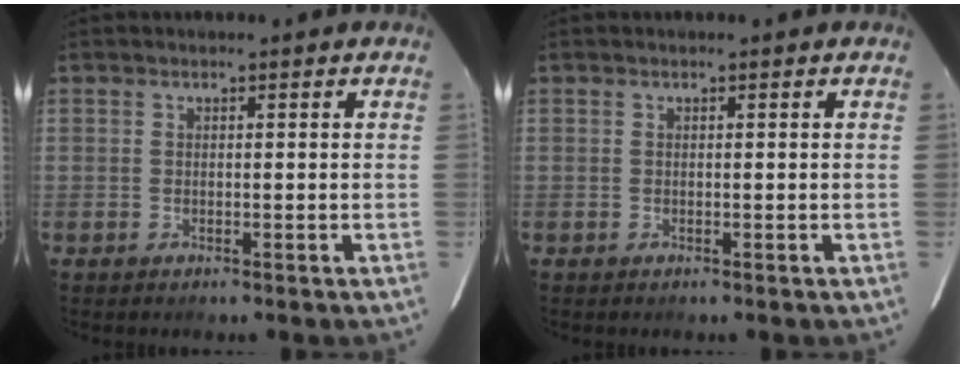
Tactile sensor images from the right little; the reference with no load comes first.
{"total": 0.0}